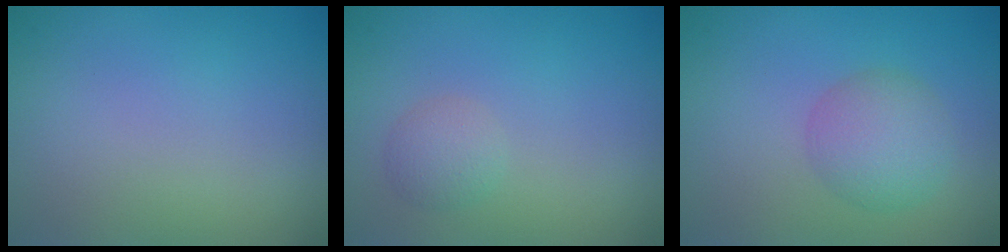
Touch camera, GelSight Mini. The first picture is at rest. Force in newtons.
{"total": 1.6, "press": 1.6, "slide": 0.1}
{"total": 3.8, "press": 3.8, "slide": 0.2}